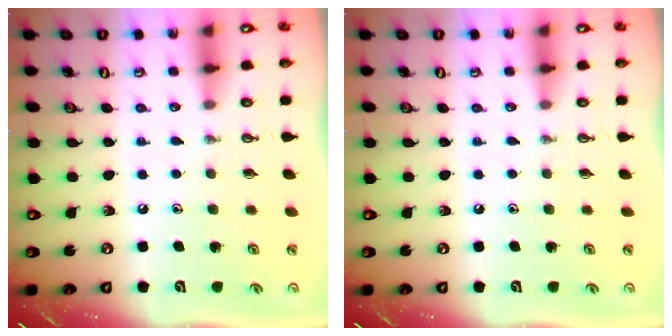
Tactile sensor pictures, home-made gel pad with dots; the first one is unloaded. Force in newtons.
{"total": 0.0}